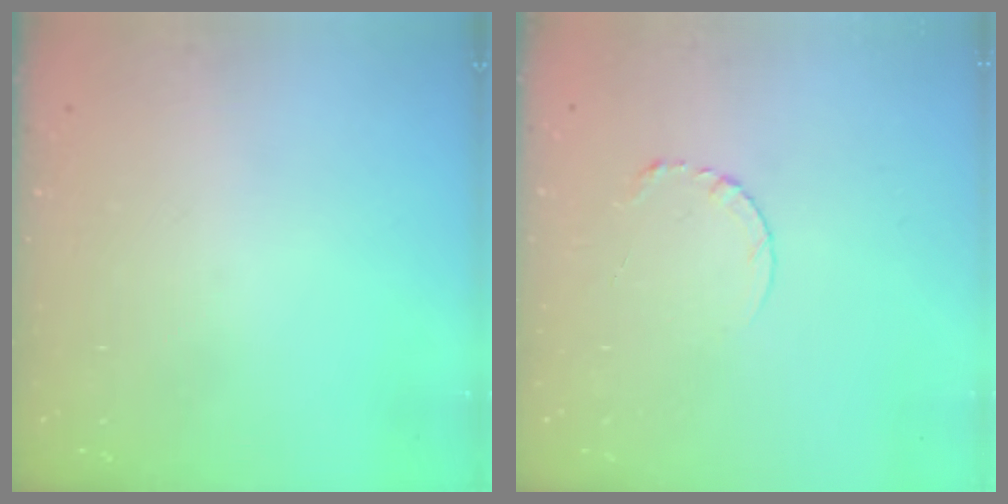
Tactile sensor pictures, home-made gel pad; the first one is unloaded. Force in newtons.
{"total": 3.8, "press": 3.8, "slide": 0.3}